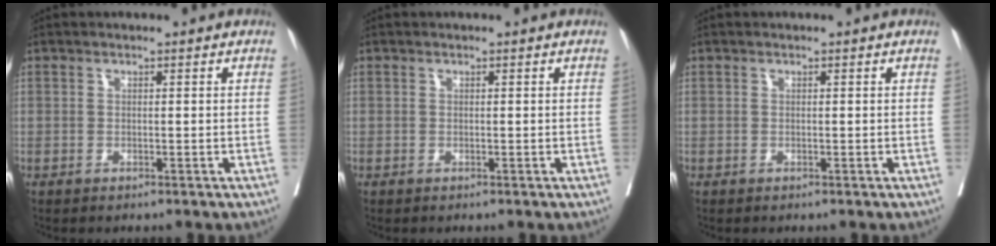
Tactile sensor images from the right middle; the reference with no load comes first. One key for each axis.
{"total": 0.0}
{"total": 0.0}